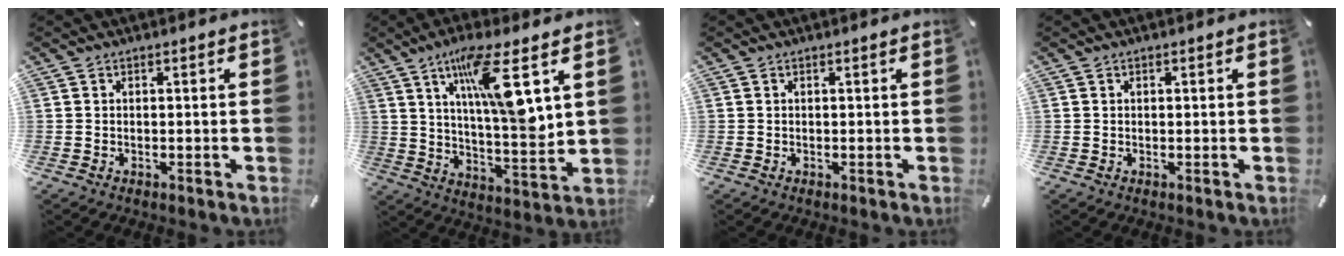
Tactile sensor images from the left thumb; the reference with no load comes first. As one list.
[{"total": 15.4, "force": [7.5, 3.3, 13.1], "torque": [-0.228, -0.030, 0.115]}, {"total": 0.0}, {"total": 0.0}]